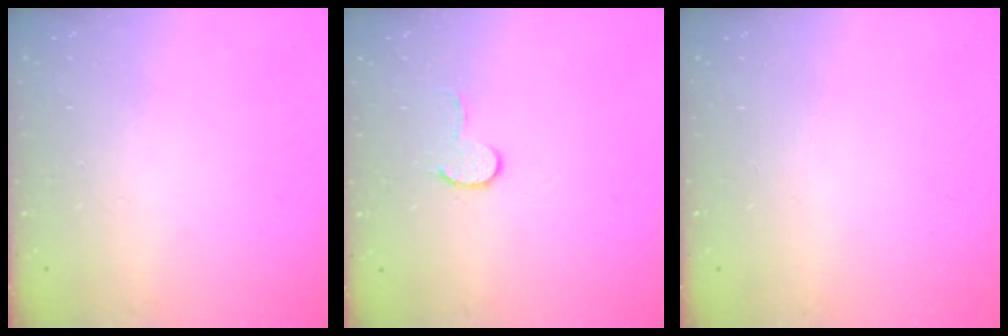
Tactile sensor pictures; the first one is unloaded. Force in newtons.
{"total": 5.9, "press": 5.9, "slide": 0.5}
{"total": 0.0}